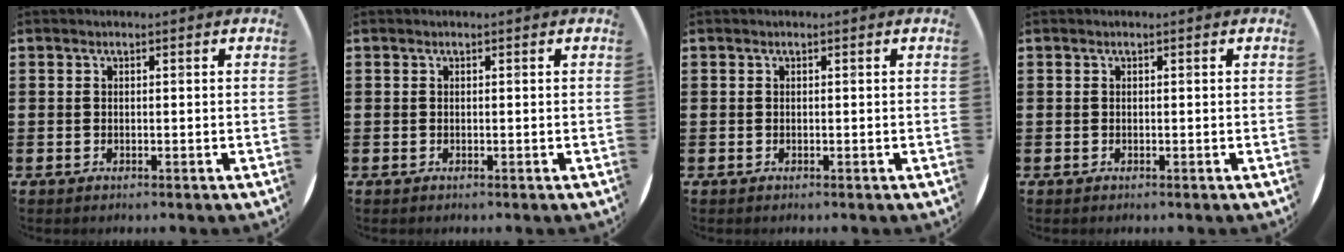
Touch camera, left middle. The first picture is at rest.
{"total": 0.0}
{"total": 0.0}
{"total": 0.0}